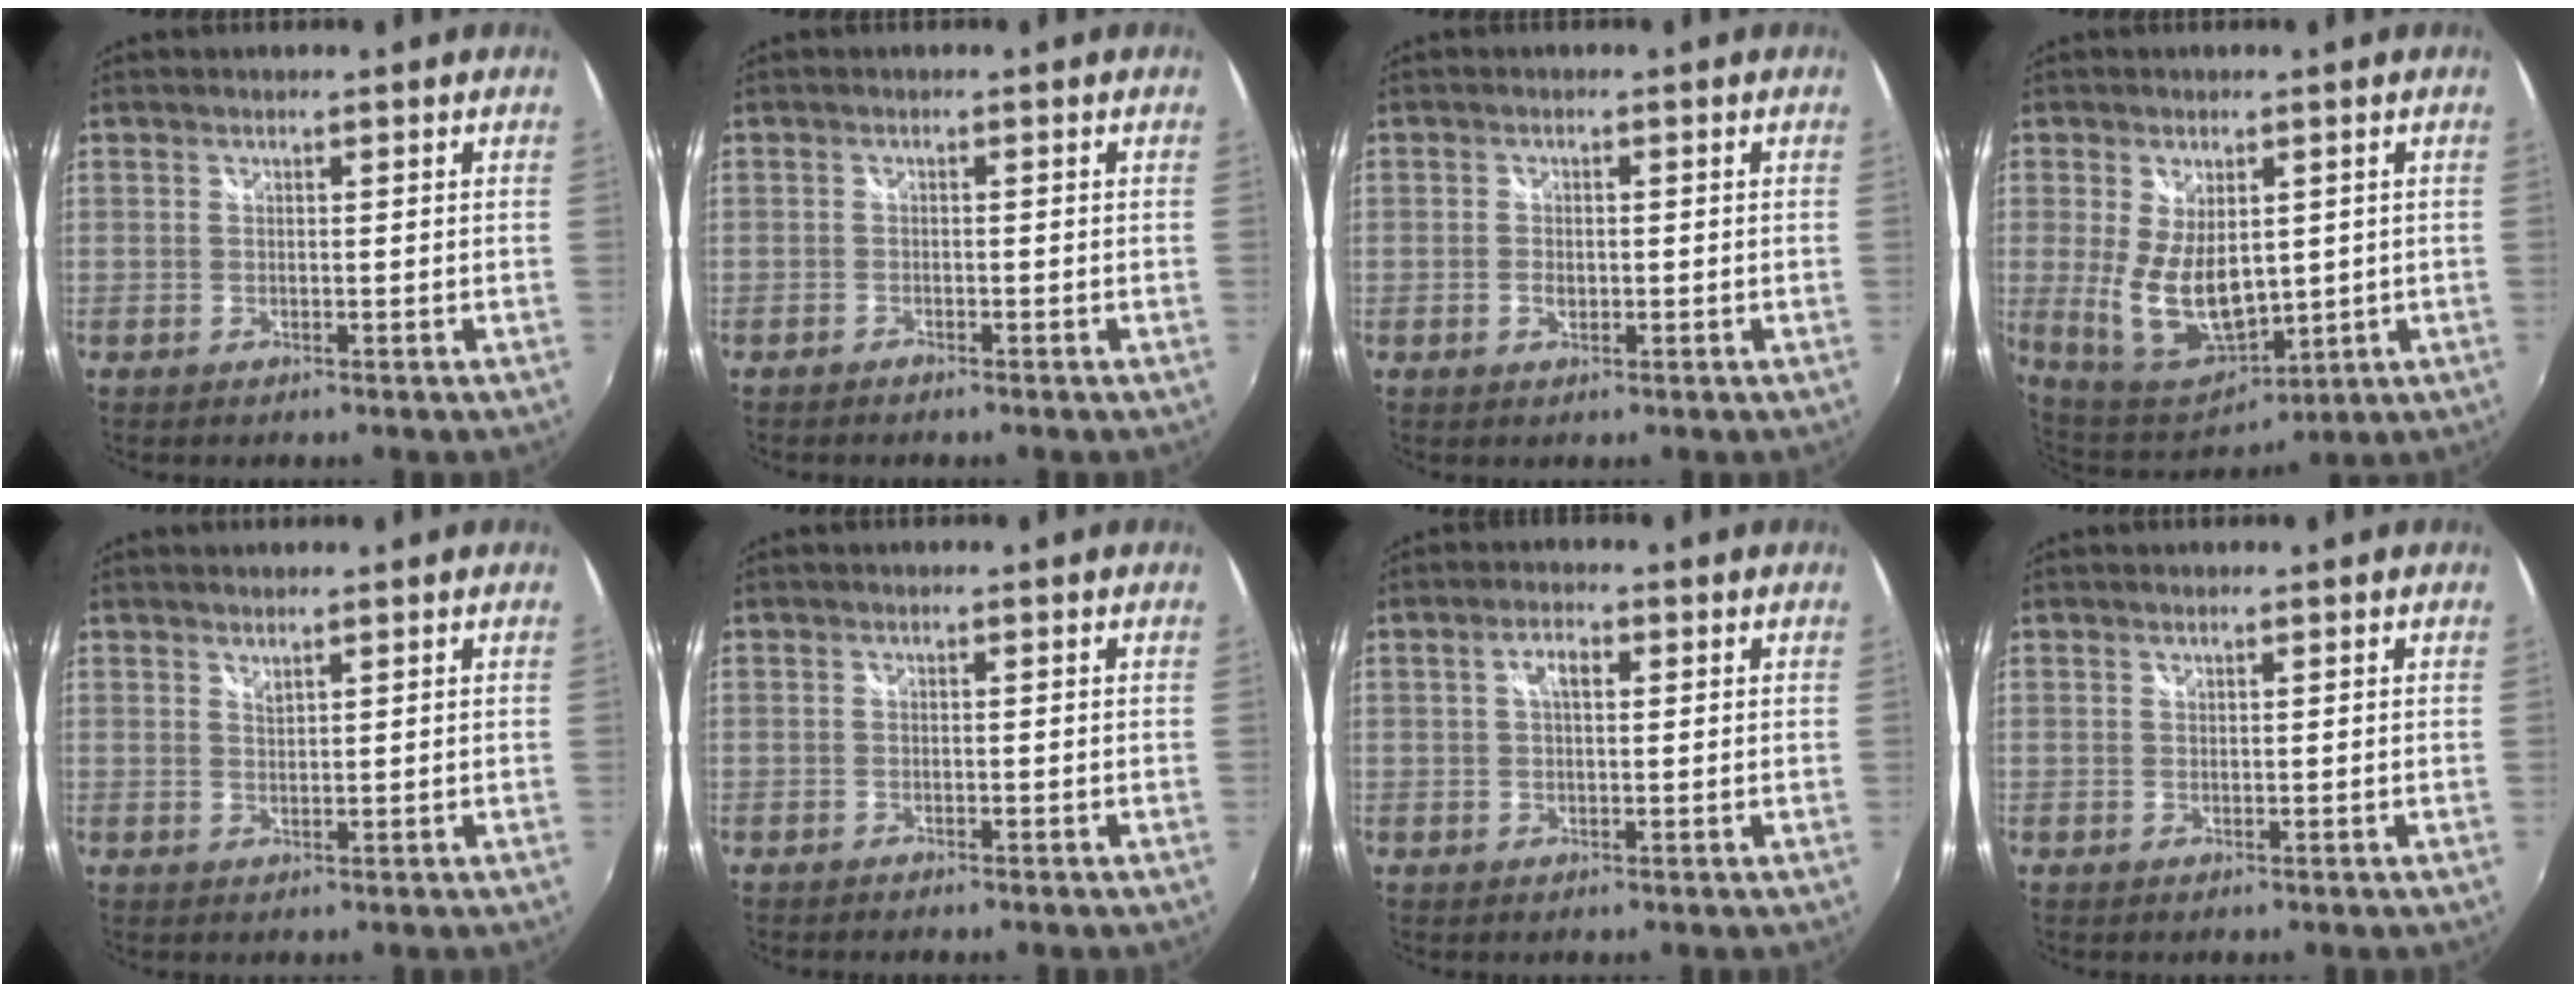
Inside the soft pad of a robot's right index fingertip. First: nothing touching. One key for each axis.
{"total": 1.3, "fx": -1.2, "fy": 0.4, "fz": 0.2, "tx": -0.013, "ty": -0.003, "tz": -0.024}
{"total": 1.8, "fx": -0.5, "fy": 1.2, "fz": 1.2, "tx": -0.022, "ty": 0.003, "tz": -0.009}
{"total": 12.7, "fx": 0.1, "fy": 7.0, "fz": 10.5, "tx": -0.217, "ty": -0.017, "tz": 0.024}
{"total": 1.0, "fx": 1.0, "fy": 0.1, "fz": 0.3, "tx": -0.004, "ty": 0.000, "tz": 0.017}
{"total": 1.0, "fx": -0.9, "fy": 0.3, "fz": 0.2, "tx": -0.008, "ty": -0.005, "tz": -0.016}
{"total": 3.0, "fx": 0.6, "fy": 1.4, "fz": 2.5, "tx": -0.047, "ty": 0.009, "tz": 0.010}
{"total": 0.0}